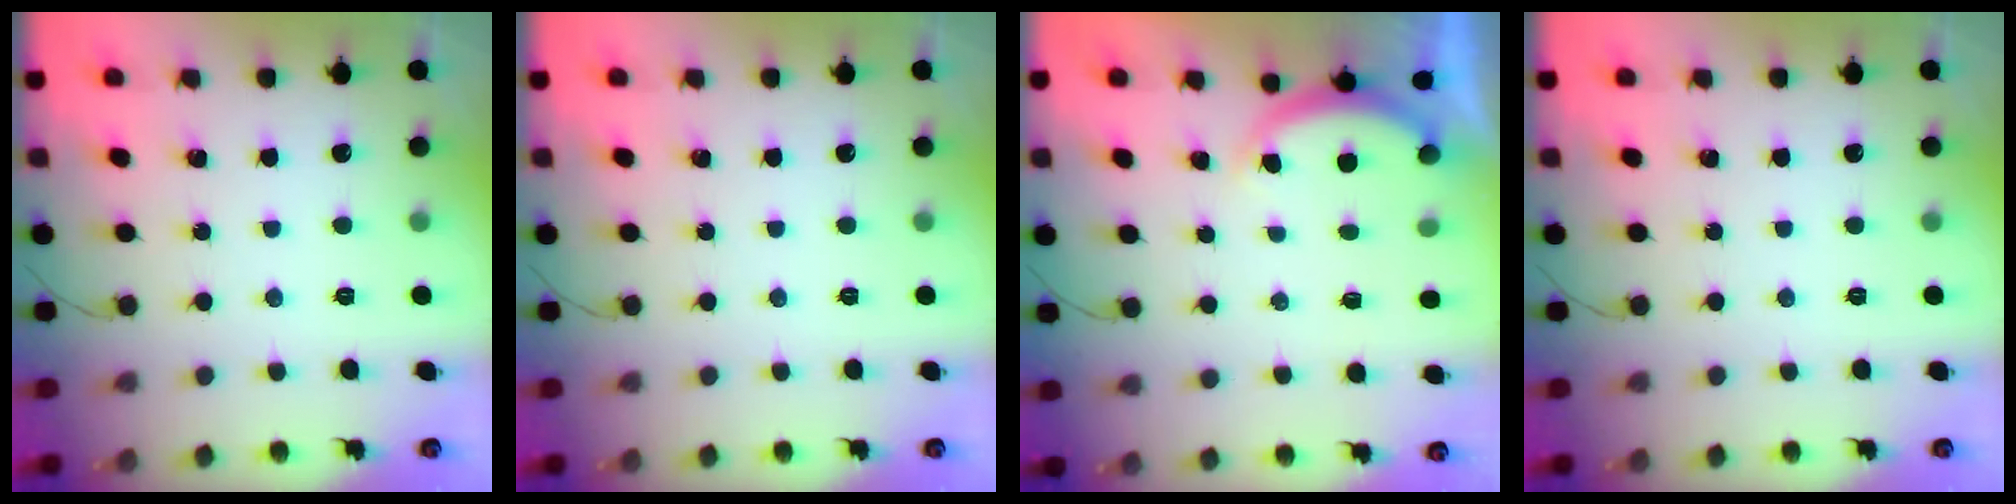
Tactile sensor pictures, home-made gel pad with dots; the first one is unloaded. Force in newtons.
{"total": 0.0}
{"total": 3.2, "press": 3.2, "slide": 0.6}
{"total": 0.0}